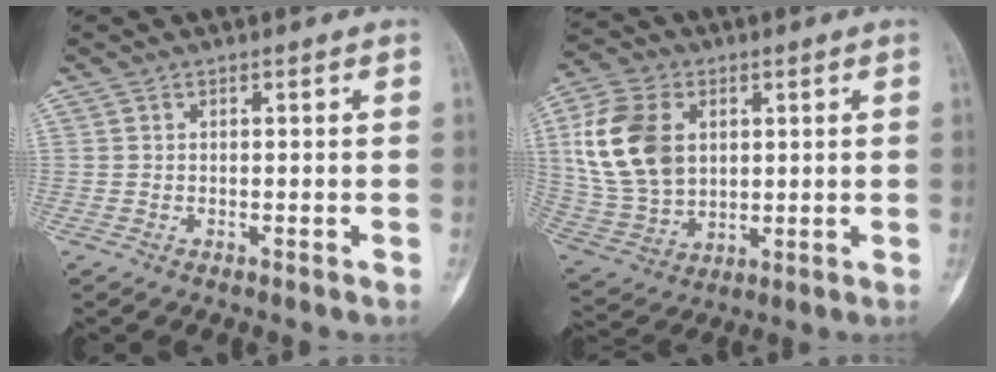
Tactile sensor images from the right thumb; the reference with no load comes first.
{"total": 16.5, "force": [3.8, 11.6, 11.1], "torque": [-0.209, -0.002, 0.080]}